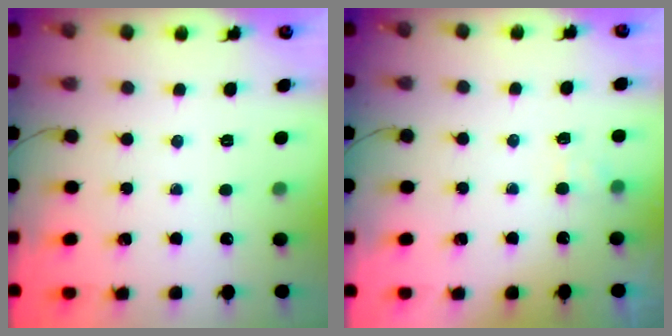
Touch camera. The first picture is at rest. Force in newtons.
{"total": 4.0, "press": 3.8, "slide": 1.2}